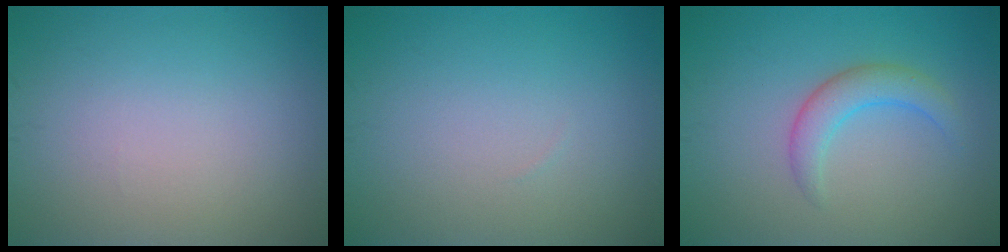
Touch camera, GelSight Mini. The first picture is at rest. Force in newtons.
{"total": 0.0}
{"total": 2.8, "press": 2.8, "slide": 0.2}